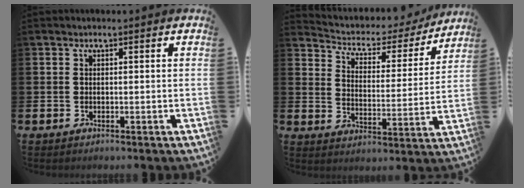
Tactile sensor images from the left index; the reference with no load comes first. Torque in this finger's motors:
{"motor_torque": [0.95, -1.19, 0.13, 0.02]}